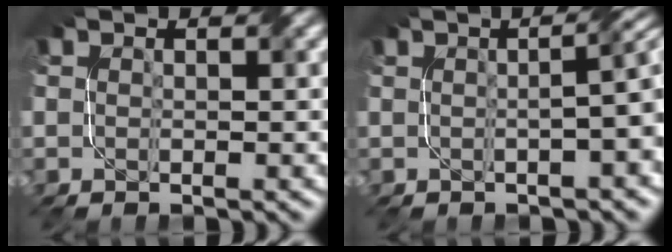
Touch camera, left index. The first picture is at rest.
{"total": 5.5, "force": [0.5, 2.1, 5.1], "torque": [-0.026, 0.023, -0.004]}